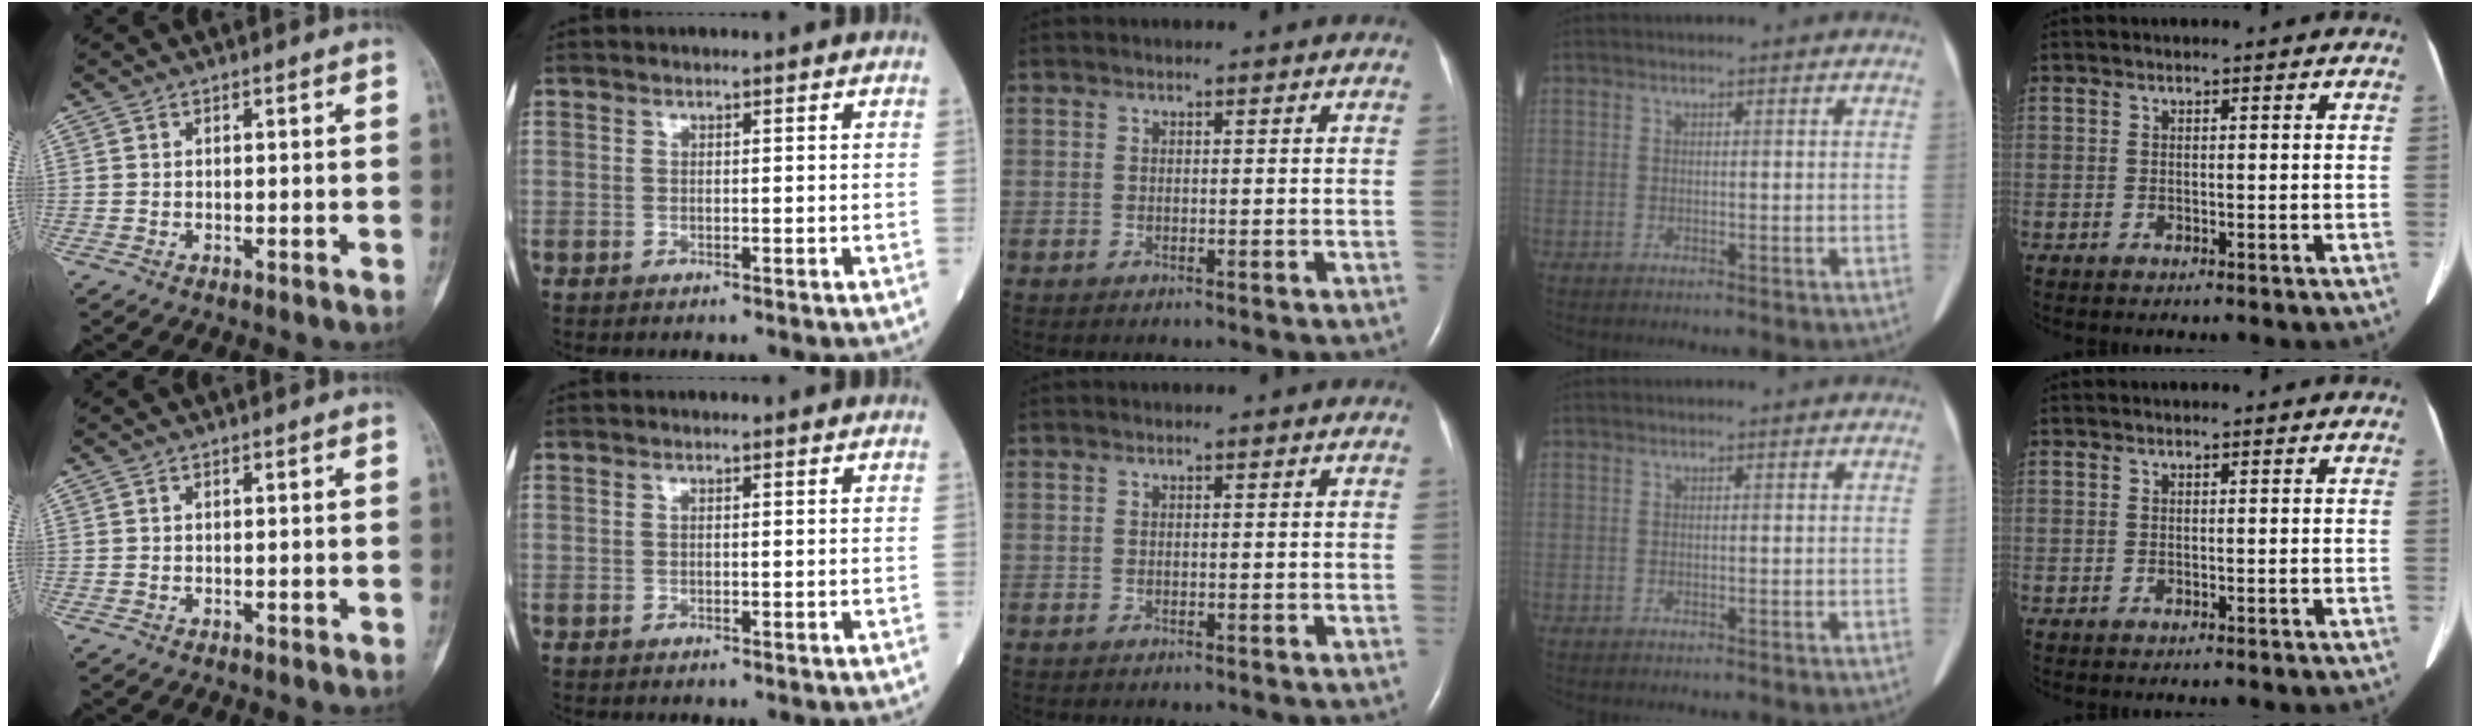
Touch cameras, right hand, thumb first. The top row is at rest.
{}